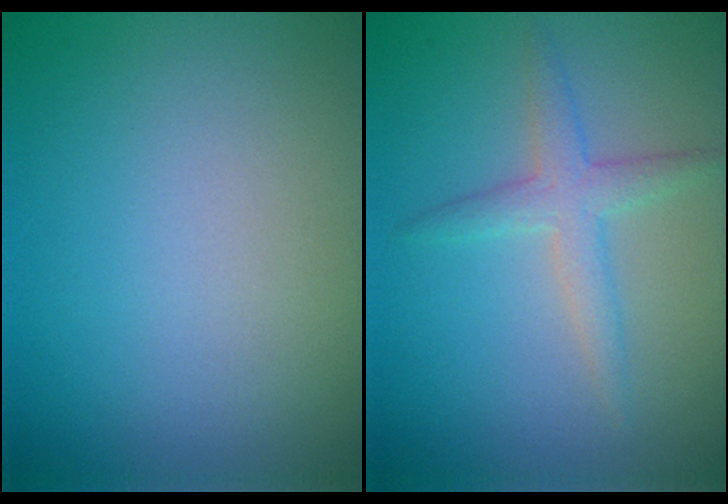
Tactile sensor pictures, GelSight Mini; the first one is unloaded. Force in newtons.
{"total": 2.5, "press": 2.5, "slide": 0.1}